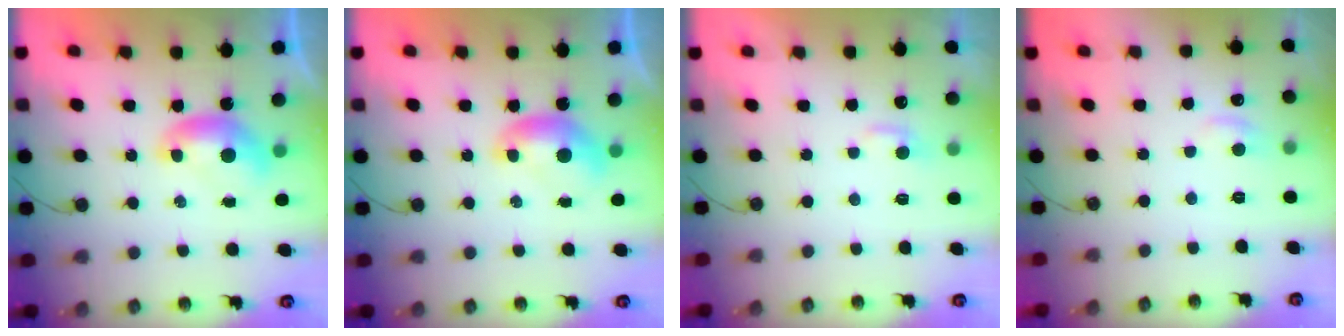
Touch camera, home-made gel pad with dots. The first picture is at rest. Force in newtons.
{"total": 0.0}
{"total": 1.3, "press": 1.2, "slide": 0.5}
{"total": 0.9, "press": 0.5, "slide": 0.8}